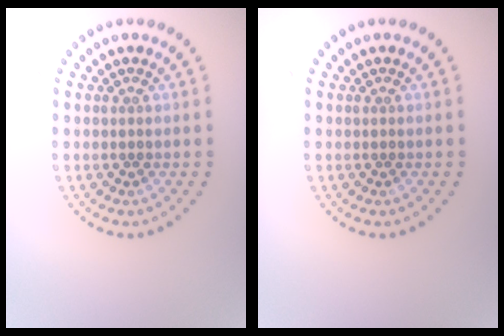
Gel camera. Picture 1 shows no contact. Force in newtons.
{"total": 0.0}